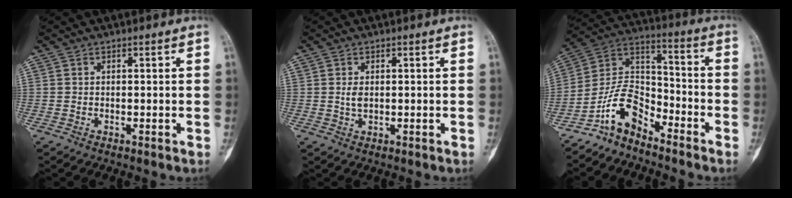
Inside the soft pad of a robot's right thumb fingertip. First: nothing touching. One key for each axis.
{"total": 1.9, "fx": 0.1, "fy": 1.2, "fz": 1.5, "tx": -0.027, "ty": -0.002, "tz": 0.004}
{"total": 10.2, "fx": -7.5, "fy": 5.1, "fz": 4.7, "tx": -0.078, "ty": 0.088, "tz": -0.156}